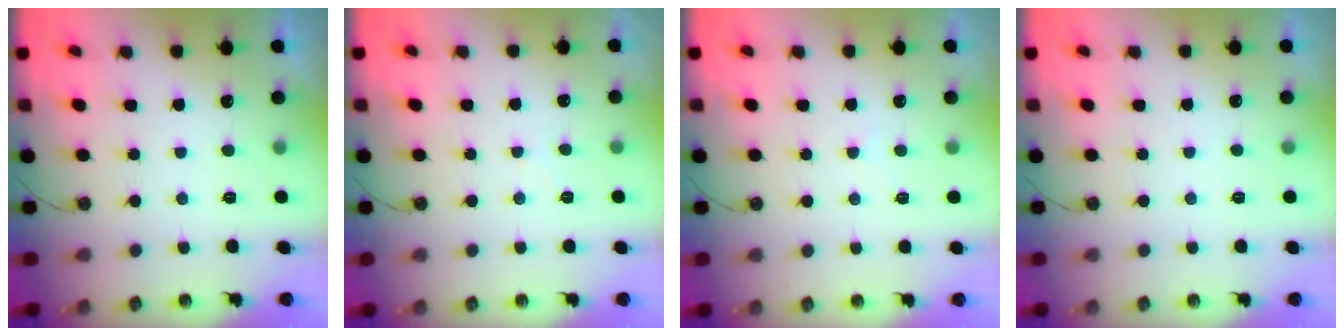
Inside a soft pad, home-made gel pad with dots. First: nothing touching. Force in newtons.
{"total": 3.9, "press": 3.8, "slide": 0.6}
{"total": 4.8, "press": 4.7, "slide": 0.6}
{"total": 2.0, "press": 2.0, "slide": 0.4}